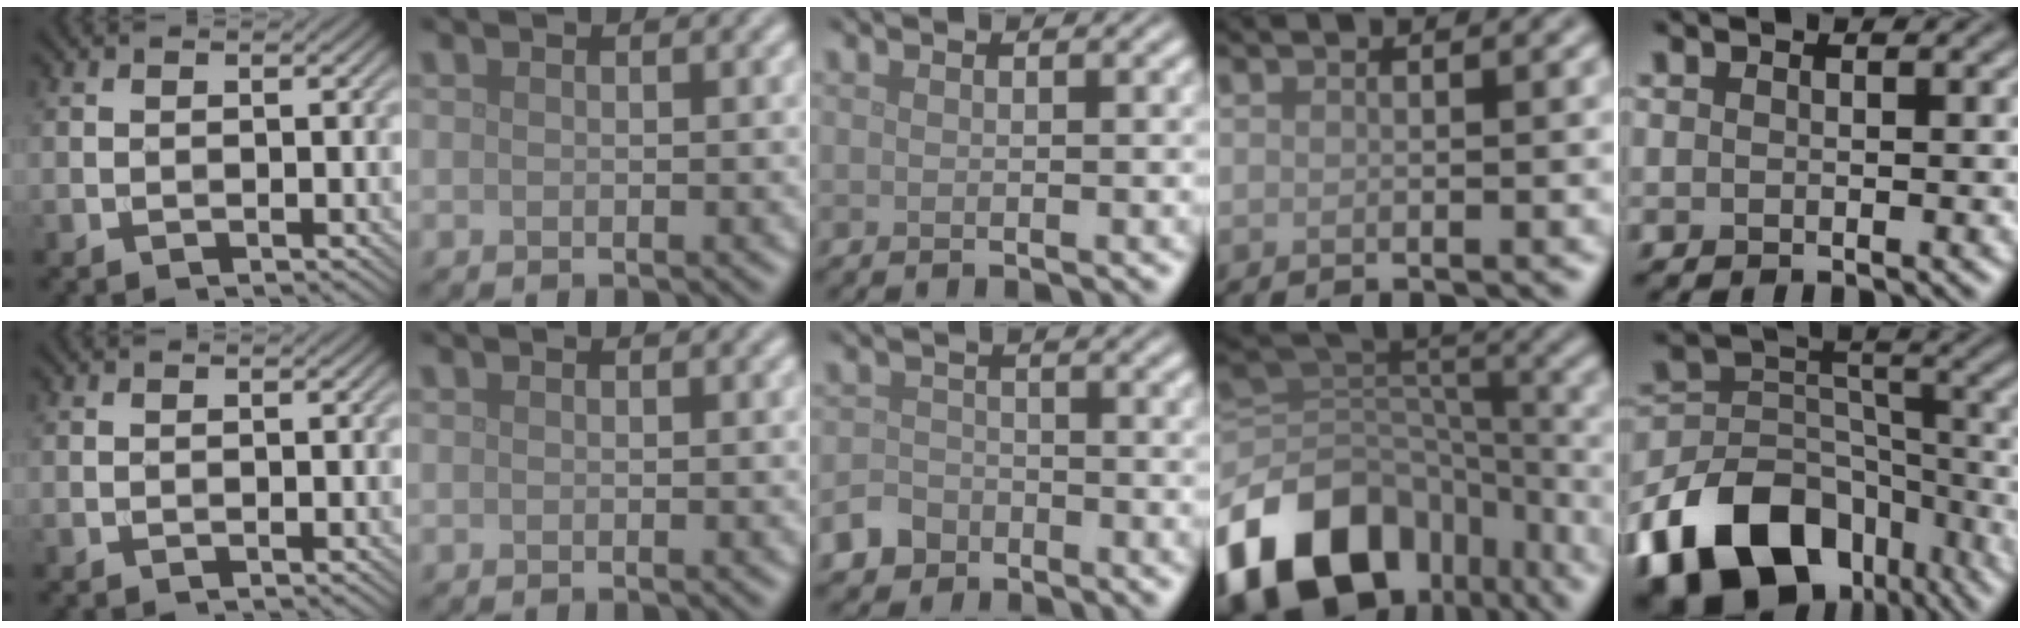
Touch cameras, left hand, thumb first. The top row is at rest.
{"middle": {"total": 3.4, "force": [-2.4, 2.3, 0.5], "torque": [0.003, -0.001, -0.046]}, "ring": {"total": 15.4, "force": [-8.8, 9.9, 7.9], "torque": [-0.180, -0.002, -0.141]}, "little": {"total": 15.4, "force": [-9.3, 9.9, 7.1], "torque": [-0.167, -0.007, -0.158]}}